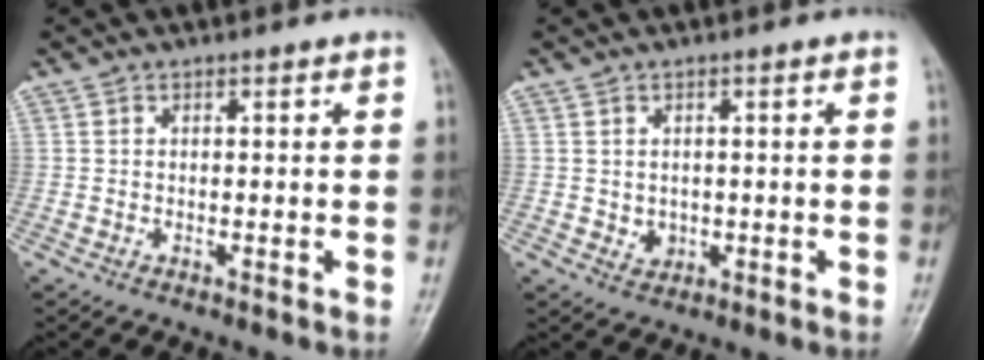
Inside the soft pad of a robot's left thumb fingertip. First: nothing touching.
{"total": 2.5, "force": [-0.1, 2.2, 1.3], "torque": [-0.010, 0.000, 0.006]}